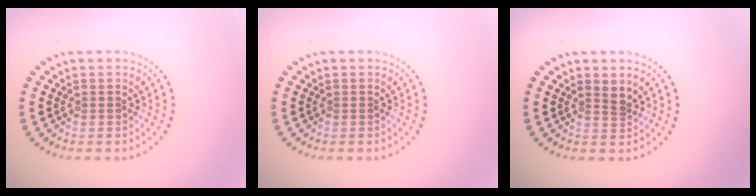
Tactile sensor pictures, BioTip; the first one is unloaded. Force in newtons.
{"total": 0.0}
{"total": 1.4, "press": 1.2, "slide": 0.9}